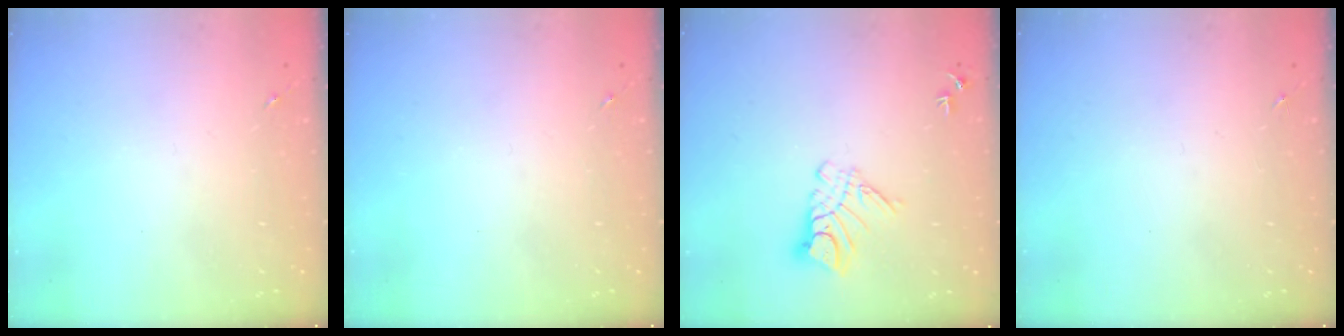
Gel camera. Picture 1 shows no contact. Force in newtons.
{"total": 0.0}
{"total": 9.5, "press": 9.5, "slide": 0.9}
{"total": 0.0}